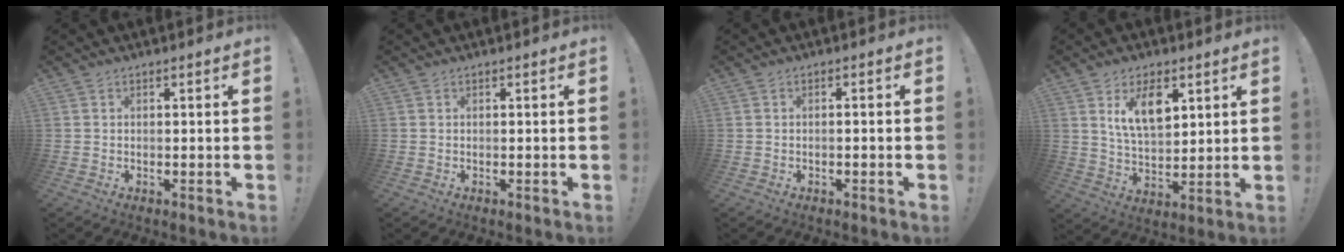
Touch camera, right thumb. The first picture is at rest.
{"total": 0.0}
{"total": 1.1, "force": [-0.9, 0.0, 0.6], "torque": [-0.012, 0.001, -0.015]}
{"total": 11.5, "force": [5.7, 6.5, 7.5], "torque": [-0.117, -0.018, 0.104]}